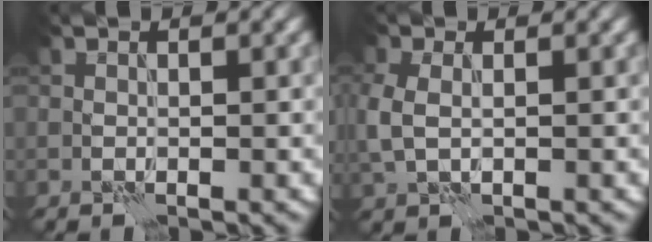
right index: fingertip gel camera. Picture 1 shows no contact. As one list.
[{"total": 2.9, "force": [0.2, 2.0, 2.1], "torque": [-0.060, -0.001, 0.005]}]